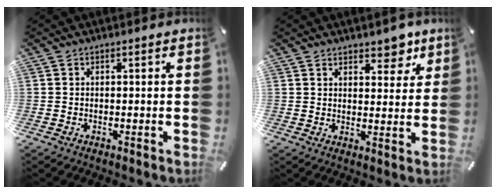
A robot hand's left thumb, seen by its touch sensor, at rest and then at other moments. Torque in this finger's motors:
{"motor_torque": [0.44, -0.23, 0.09, 0.18, 0.00]}